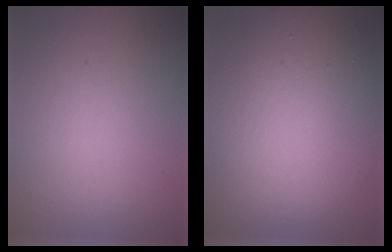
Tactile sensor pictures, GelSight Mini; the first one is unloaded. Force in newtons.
{"total": 12.7, "press": 12.7, "slide": 0.6}